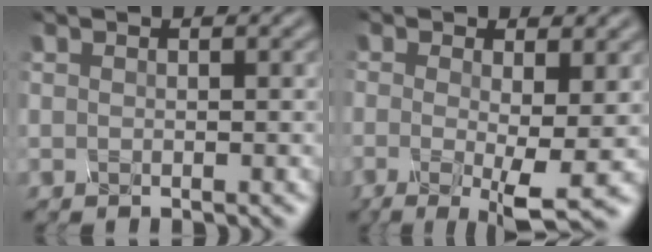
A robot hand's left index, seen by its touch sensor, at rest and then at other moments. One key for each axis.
{"total": 5.5, "fx": -1.5, "fy": 0.7, "fz": 5.3, "tx": -0.091, "ty": -0.012, "tz": -0.004}